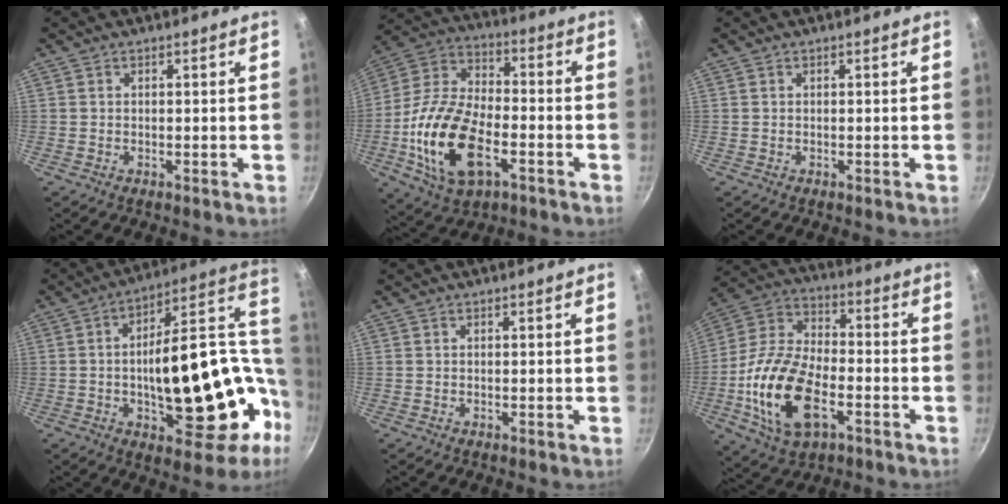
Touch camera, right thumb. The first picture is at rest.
{"total": 20.2, "force": [-6.2, 10.8, 15.9], "torque": [-0.307, 0.029, -0.121]}
{"total": 0.0}
{"total": 29.6, "force": [-3.4, 14.6, 25.5], "torque": [-0.321, 0.035, -0.028]}
{"total": 0.0}
{"total": 19.8, "force": [-6.1, 10.7, 15.5], "torque": [-0.298, 0.029, -0.121]}